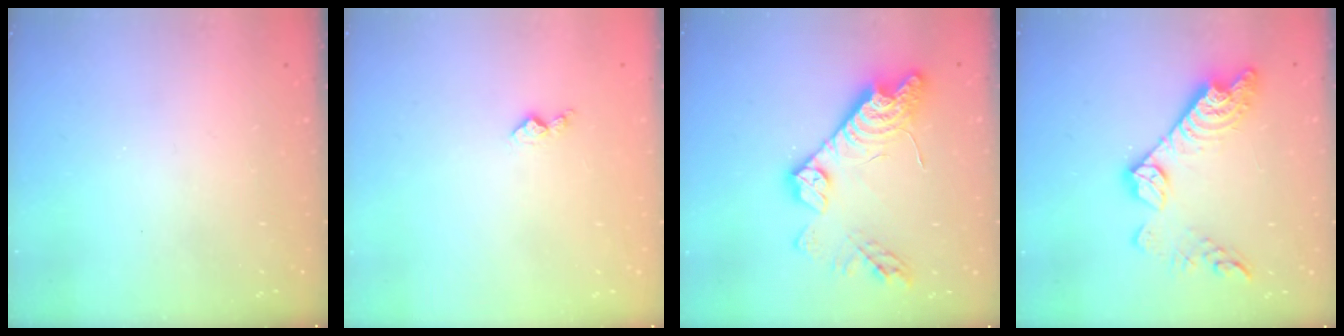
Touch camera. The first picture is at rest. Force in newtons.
{"total": 5.5, "press": 5.4, "slide": 0.6}
{"total": 18.1, "press": 18.1, "slide": 0.6}
{"total": 16.5, "press": 16.5, "slide": 1.1}